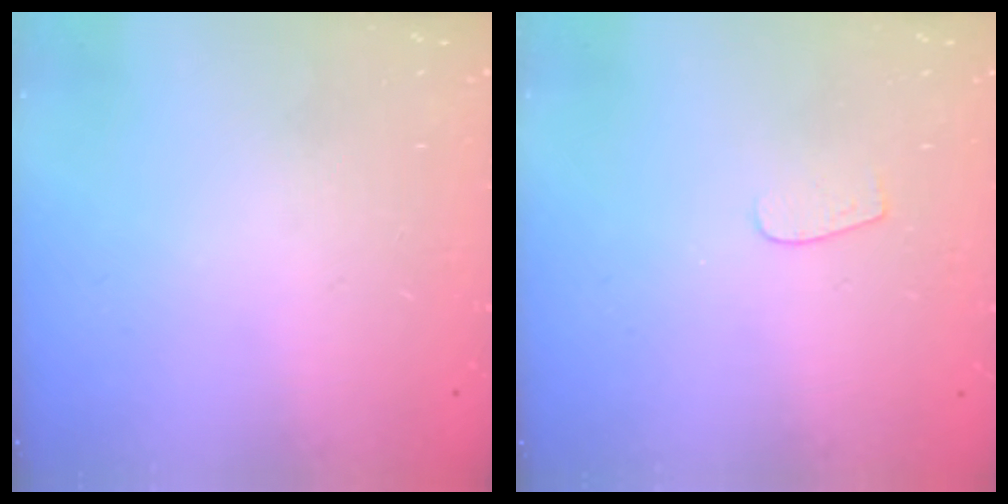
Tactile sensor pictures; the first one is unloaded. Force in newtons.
{"total": 3.7, "press": 3.7, "slide": 0.3}